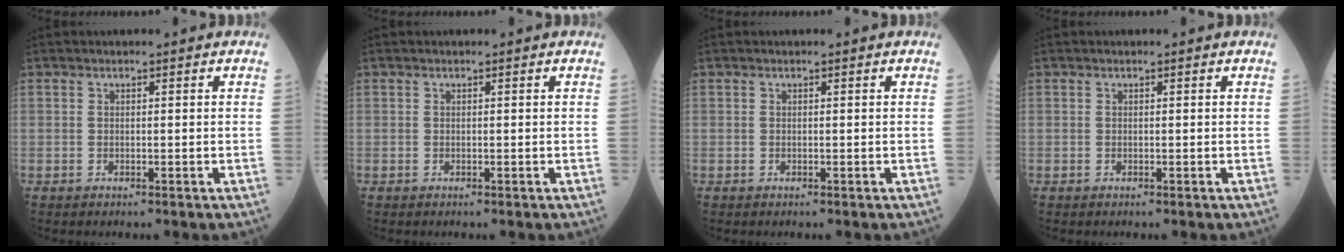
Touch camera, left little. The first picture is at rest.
{"total": 0.0}
{"total": 0.0}
{"total": 0.0}